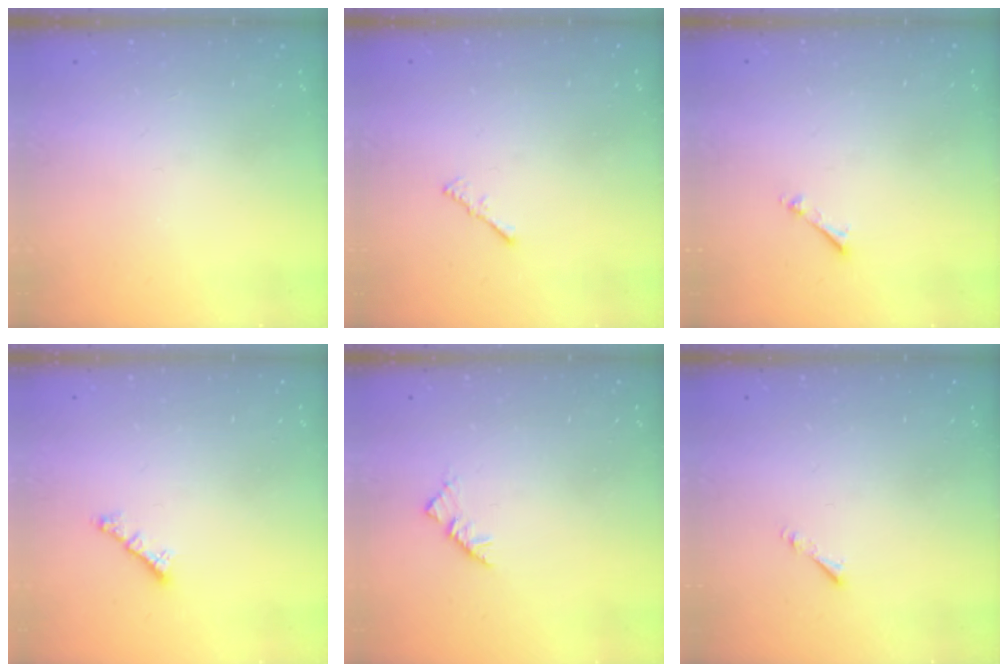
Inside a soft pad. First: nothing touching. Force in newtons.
{"total": 0.7, "press": 0.6, "slide": 0.3}
{"total": 0.6, "press": 0.6, "slide": 0.2}
{"total": 0.8, "press": 0.7, "slide": 0.4}
{"total": 2.9, "press": 2.8, "slide": 0.7}
{"total": 0.8, "press": 0.7, "slide": 0.3}